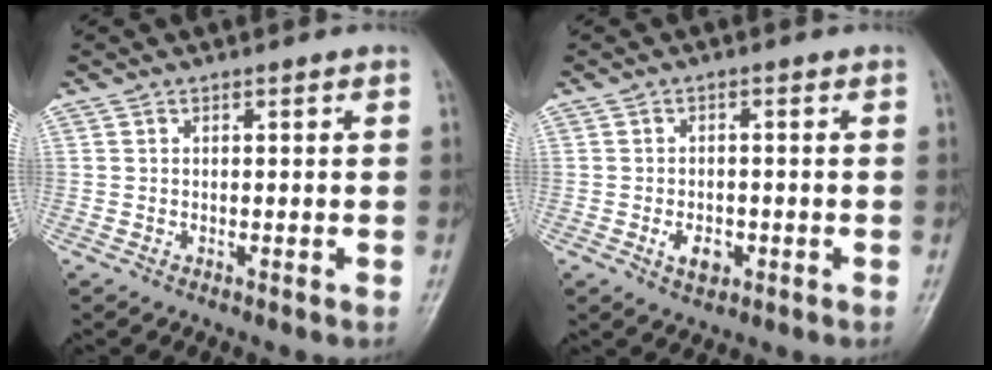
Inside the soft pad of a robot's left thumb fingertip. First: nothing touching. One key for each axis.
{"total": 3.9, "fx": -1.3, "fy": 2.6, "fz": 2.6, "tx": -0.034, "ty": 0.002, "tz": -0.016}